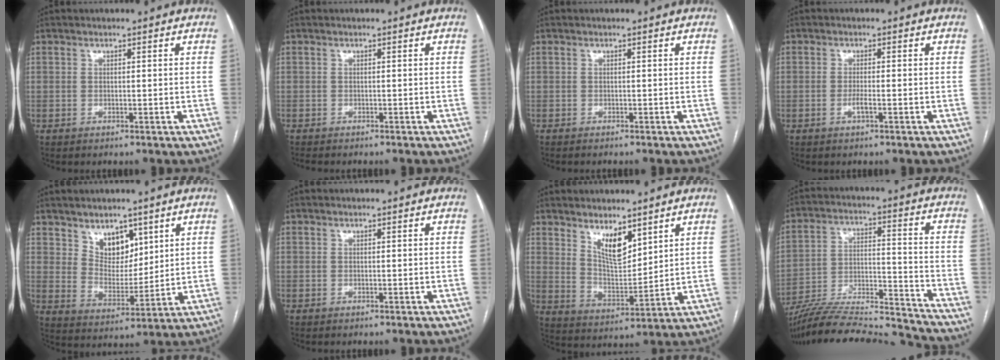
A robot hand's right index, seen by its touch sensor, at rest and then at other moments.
{"total": 2.4, "force": [-2.2, 0.7, 0.8], "torque": [-0.012, -0.005, -0.030]}
{"total": 1.3, "force": [-1.2, 0.3, 0.3], "torque": [-0.007, -0.002, -0.016]}
{"total": 1.7, "force": [-0.8, 0.1, 1.5], "torque": [-0.030, 0.000, -0.015]}
{"total": 7.3, "force": [4.4, 4.3, 3.8], "torque": [-0.062, -0.003, 0.088]}
{"total": 0.0}
{"total": 7.5, "force": [4.9, 2.7, 5.0], "torque": [-0.094, -0.012, 0.099]}
{"total": 26.2, "force": [-24.4, 2.1, 9.3], "torque": [-0.154, -0.008, -0.371]}